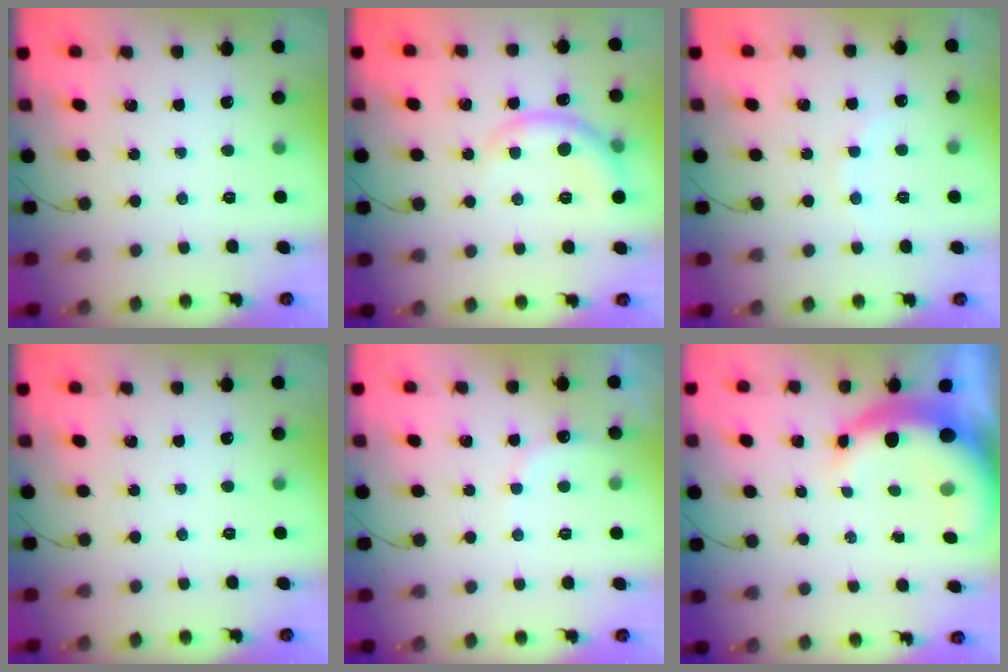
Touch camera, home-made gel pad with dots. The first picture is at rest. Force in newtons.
{"total": 6.7, "press": 6.7, "slide": 0.9}
{"total": 6.4, "press": 6.3, "slide": 1.2}
{"total": 0.0}
{"total": 7.6, "press": 7.5, "slide": 1.1}
{"total": 9.5, "press": 9.4, "slide": 1.8}